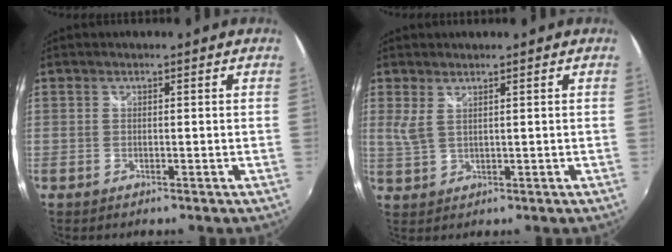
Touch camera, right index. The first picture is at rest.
{"total": 2.6, "force": [1.4, 0.7, 2.0], "torque": [-0.044, -0.004, 0.029]}